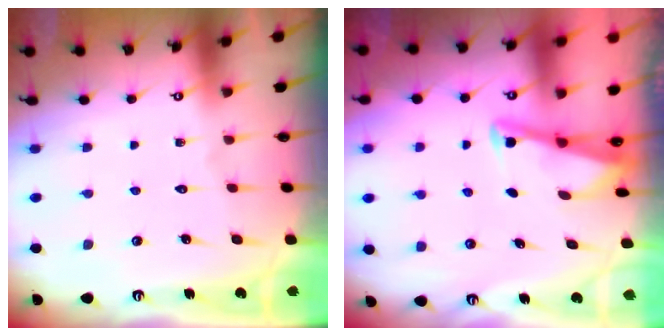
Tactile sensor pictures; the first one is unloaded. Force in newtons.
{"total": 2.9, "press": 2.9, "slide": 0.4}